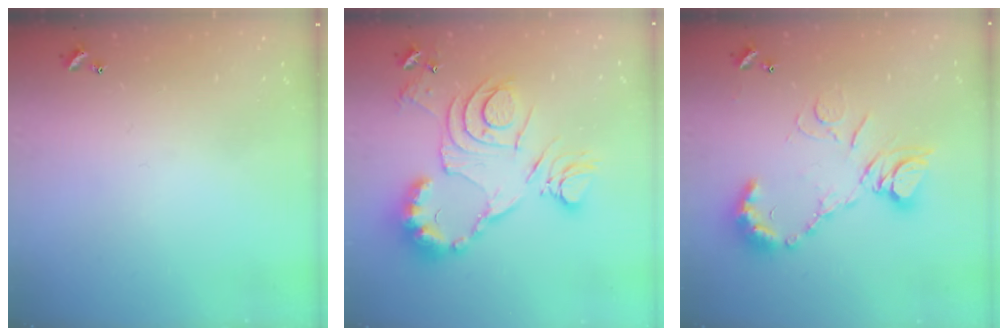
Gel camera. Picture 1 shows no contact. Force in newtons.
{"total": 17.7, "press": 17.6, "slide": 1.4}
{"total": 14.6, "press": 14.4, "slide": 1.8}